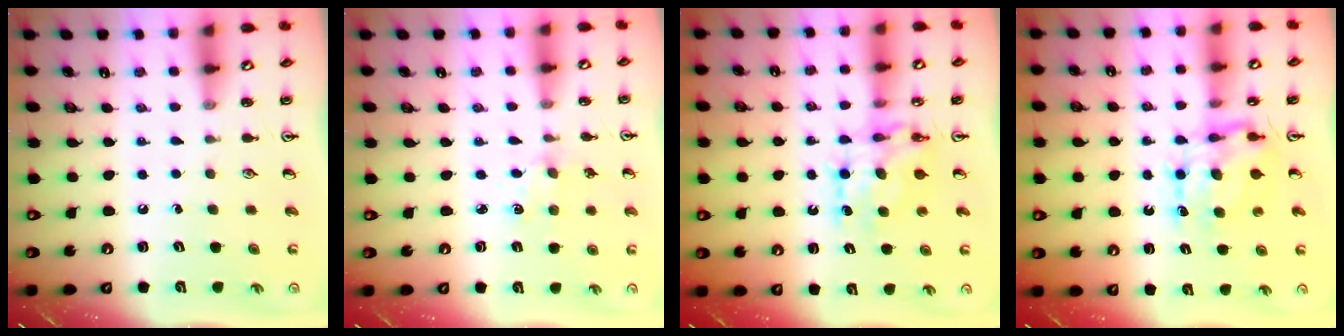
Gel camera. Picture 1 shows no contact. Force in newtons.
{"total": 1.9, "press": 1.9, "slide": 0.2}
{"total": 9.8, "press": 9.8, "slide": 0.6}
{"total": 7.2, "press": 7.2, "slide": 0.6}